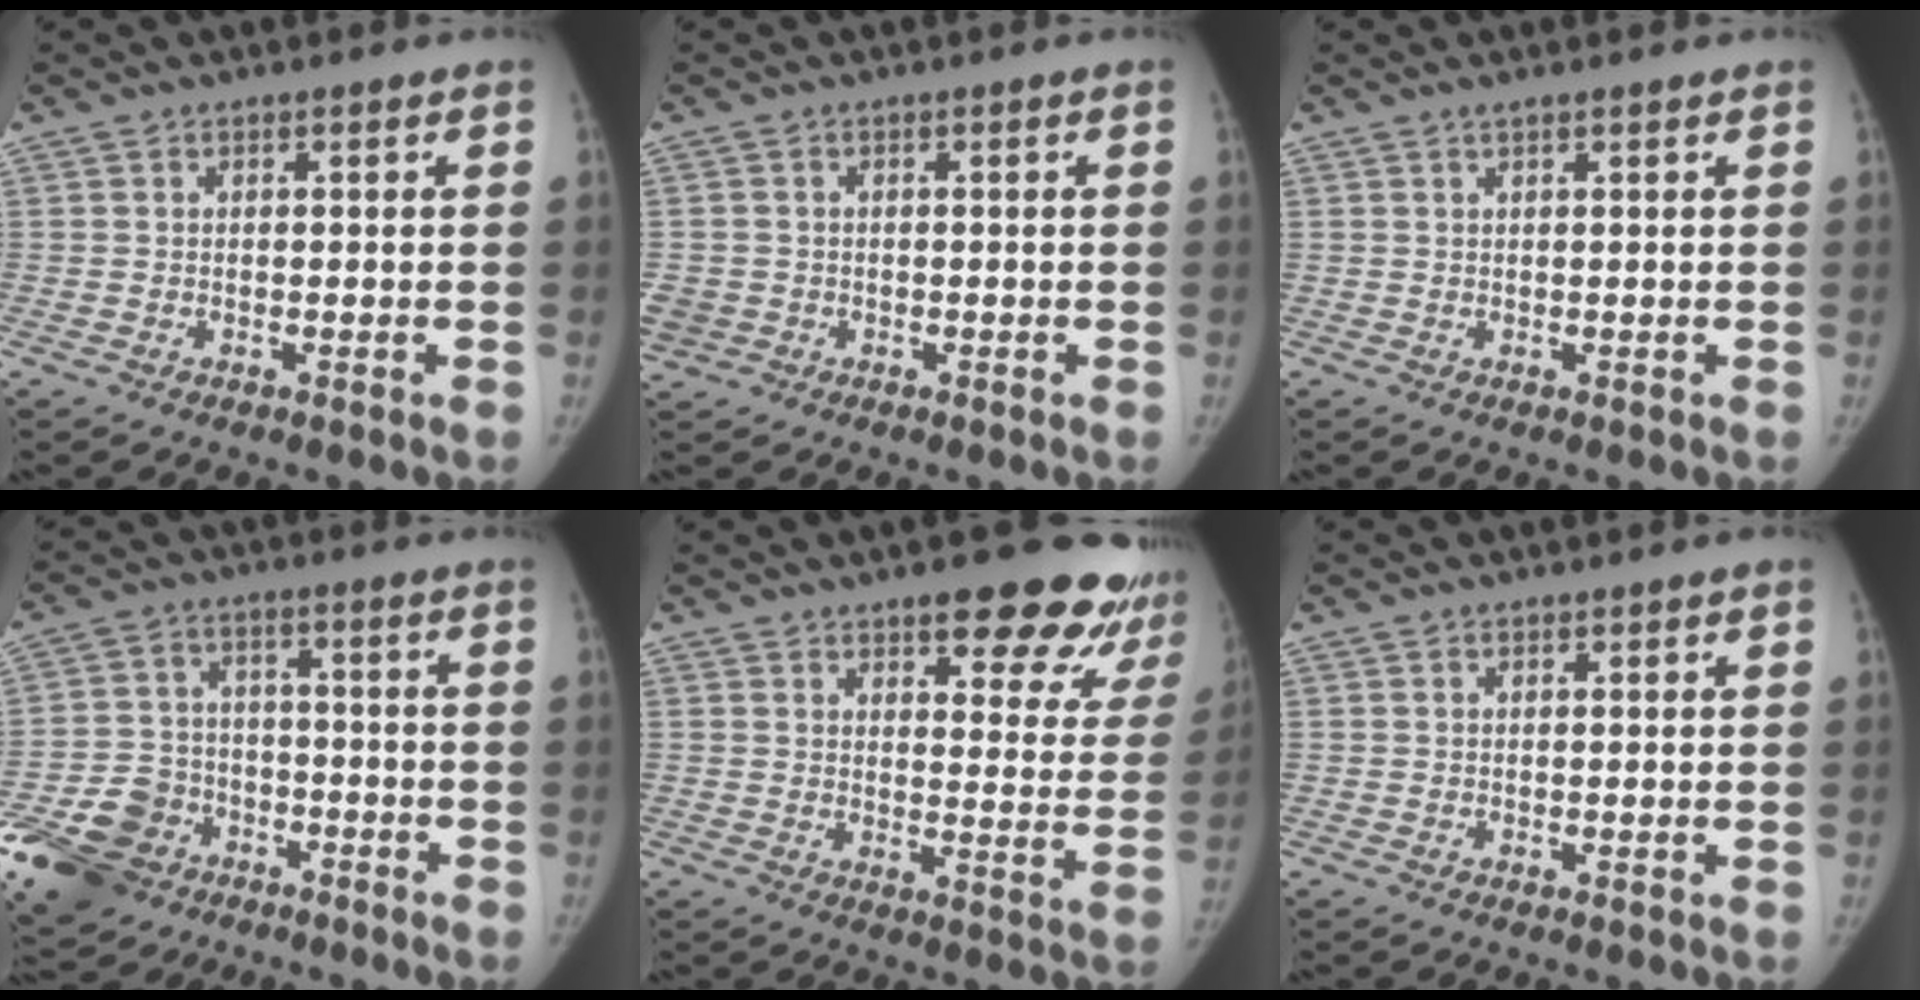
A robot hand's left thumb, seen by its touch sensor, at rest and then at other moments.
{"total": 3.9, "force": [-0.9, 3.5, 1.3], "torque": [-0.029, 0.006, -0.012]}
{"total": 1.1, "force": [0.8, 0.1, 0.7], "torque": [-0.015, 0.003, 0.015]}
{"total": 14.0, "force": [-7.5, 10.6, 5.3], "torque": [-0.098, 0.039, -0.128]}
{"total": 19.3, "force": [13.7, 6.6, 11.9], "torque": [-0.099, -0.072, 0.160]}
{"total": 1.0, "force": [0.6, 0.2, 0.7], "torque": [-0.009, -0.001, 0.011]}